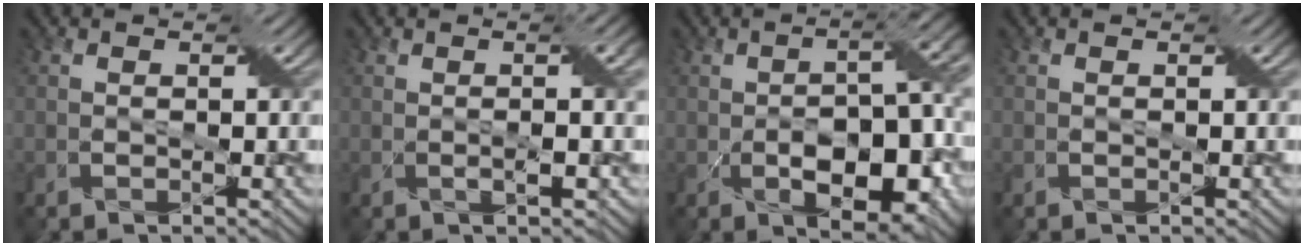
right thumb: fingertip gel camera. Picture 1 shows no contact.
{"total": 2.9, "force": [0.3, 0.3, 2.9], "torque": [-0.052, 0.009, 0.002]}
{"total": 11.3, "force": [-2.6, 4.9, 9.9], "torque": [-0.153, -0.007, -0.040]}
{"total": 0.0}